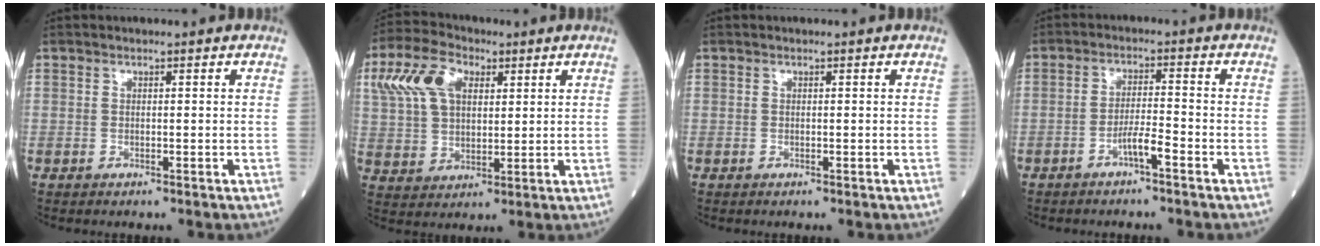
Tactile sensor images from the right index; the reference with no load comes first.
{"total": 11.4, "force": [4.6, 6.7, 8.0], "torque": [-0.182, 0.032, 0.091]}
{"total": 0.0}
{"total": 3.4, "force": [-2.2, 0.0, 2.6], "torque": [-0.045, 0.003, -0.040]}